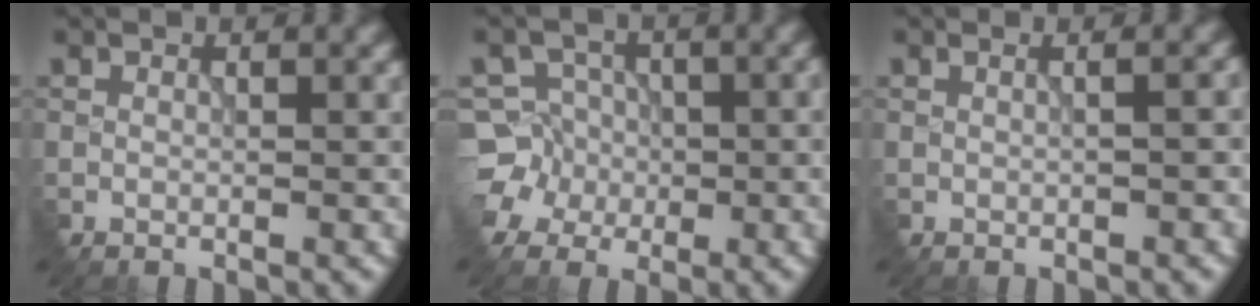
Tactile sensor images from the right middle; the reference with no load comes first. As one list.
[{"total": 5.2, "force": [-2.2, 4.7, 0.9], "torque": [-0.004, 0.010, -0.048]}, {"total": 2.9, "force": [0.7, 1.5, 2.4], "torque": [0.000, 0.025, -0.011]}]